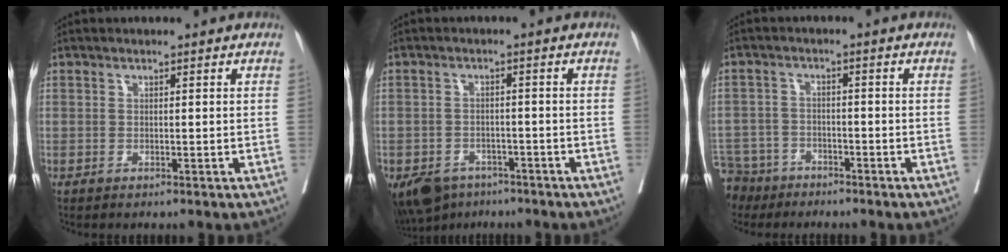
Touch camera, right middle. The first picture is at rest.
{"total": 7.7, "force": [-5.6, 4.8, 2.4], "torque": [-0.039, -0.002, -0.083]}
{"total": 9.1, "force": [-7.3, 5.2, 1.4], "torque": [-0.048, -0.004, -0.132]}